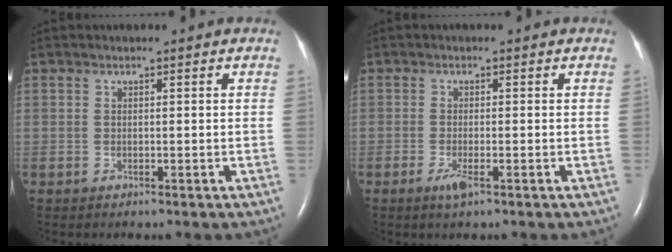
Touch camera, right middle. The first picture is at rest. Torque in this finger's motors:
{"motor_torque": [0.00, 0.06, 0.01, 0.01]}